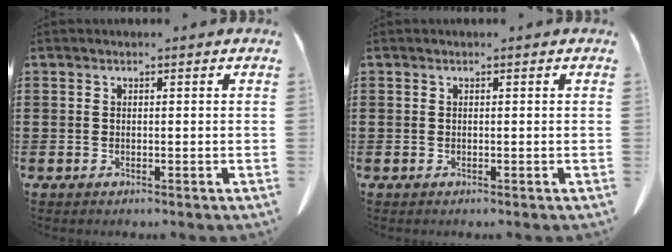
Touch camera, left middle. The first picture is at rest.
{"total": 0.0}